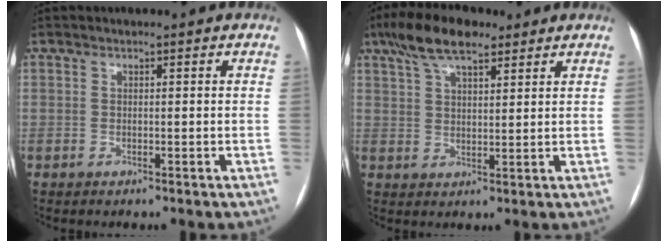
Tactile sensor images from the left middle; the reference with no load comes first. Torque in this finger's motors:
{"motor_torque": [0.94, -0.76, 0.15, 0.03]}